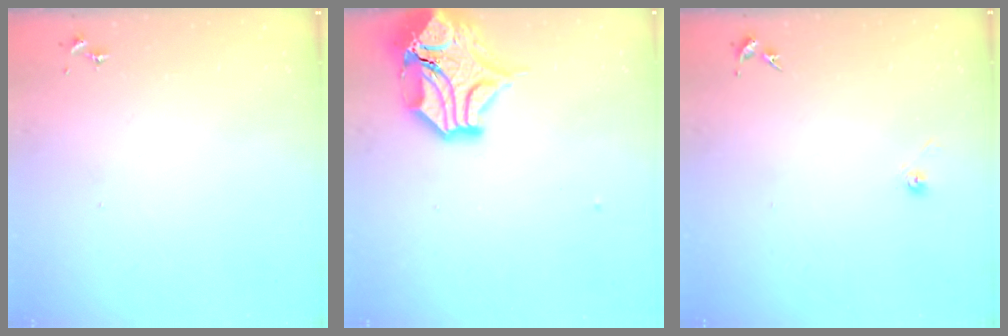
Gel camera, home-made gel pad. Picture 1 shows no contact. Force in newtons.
{"total": 16.7, "press": 16.5, "slide": 2.5}
{"total": 3.3, "press": 2.7, "slide": 2.0}